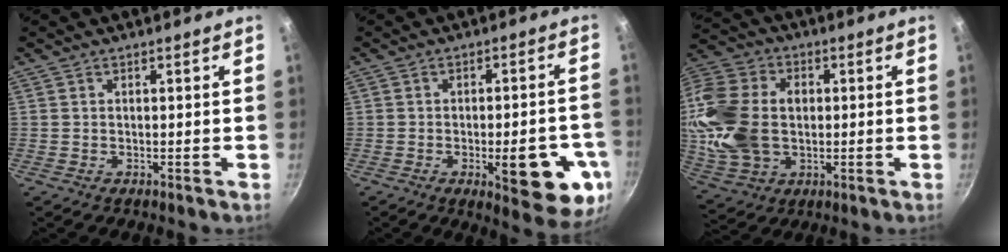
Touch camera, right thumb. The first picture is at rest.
{"total": 15.1, "force": [-4.8, 5.2, 13.3], "torque": [-0.139, 0.007, -0.057]}
{"total": 19.4, "force": [0.0, 13.8, 13.6], "torque": [-0.265, 0.017, 0.004]}